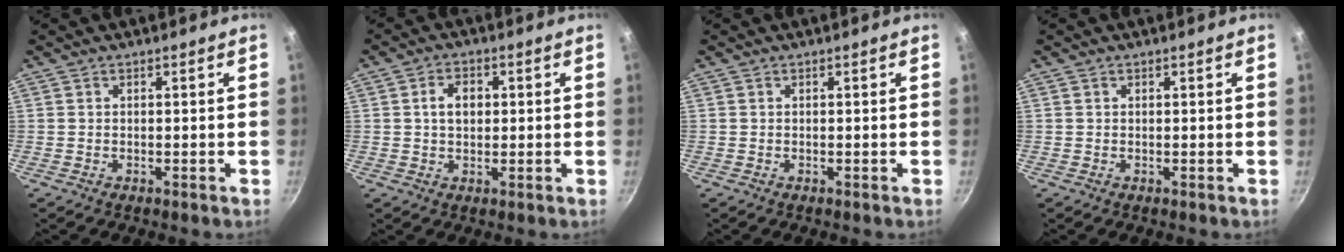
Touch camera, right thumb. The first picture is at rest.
{"total": 4.6, "force": [0.6, 3.3, 3.1], "torque": [-0.036, 0.008, 0.008]}
{"total": 0.0}
{"total": 0.0}